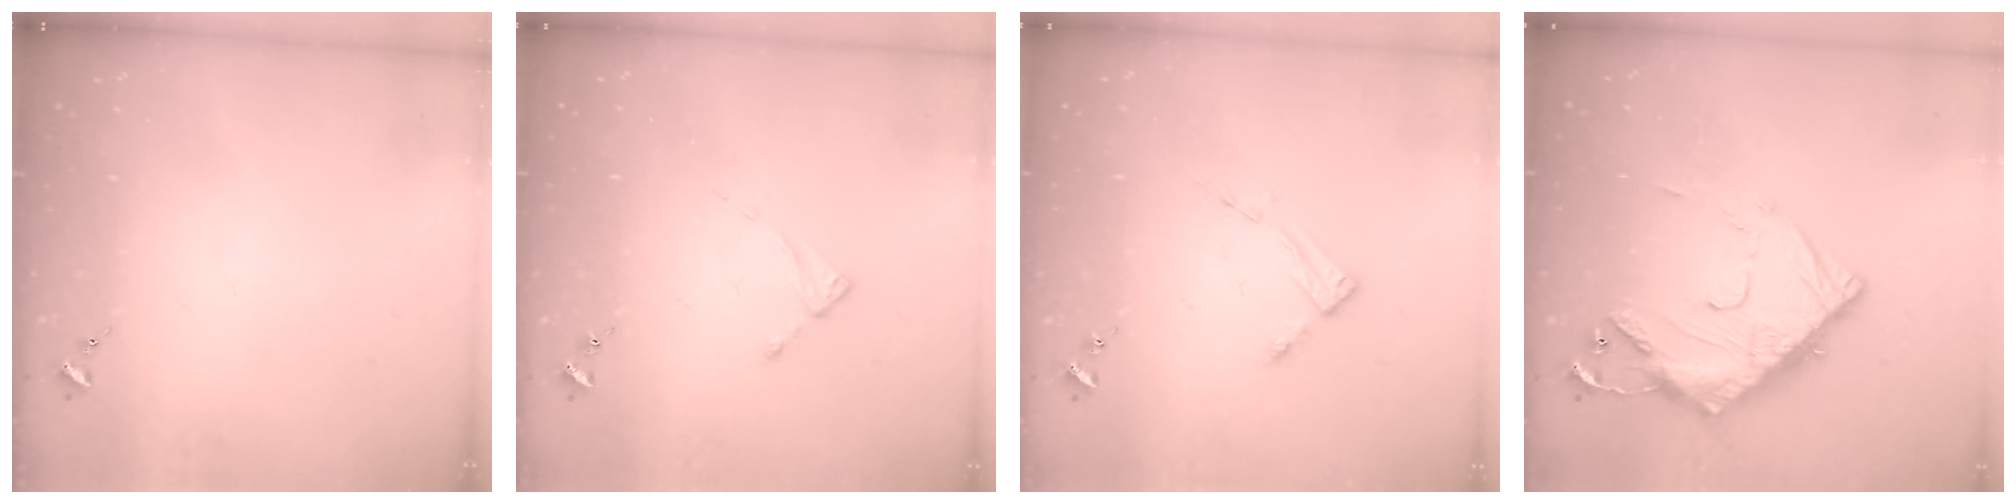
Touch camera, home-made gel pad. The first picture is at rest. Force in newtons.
{"total": 2.6, "press": 2.6, "slide": 0.2}
{"total": 3.4, "press": 3.4, "slide": 0.4}
{"total": 16.8, "press": 16.7, "slide": 1.2}